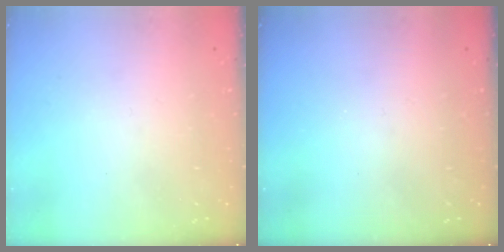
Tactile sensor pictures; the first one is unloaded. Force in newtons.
{"total": 0.0}